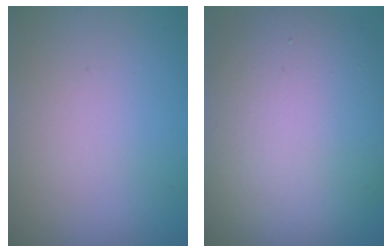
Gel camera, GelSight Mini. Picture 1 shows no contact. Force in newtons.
{"total": 12.7, "press": 12.6, "slide": 0.8}